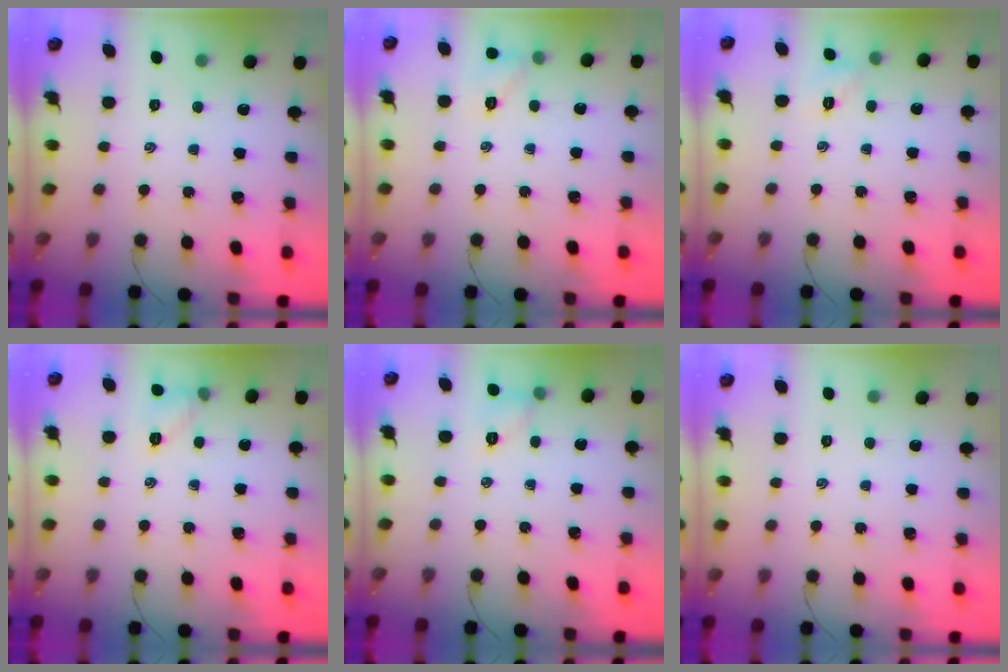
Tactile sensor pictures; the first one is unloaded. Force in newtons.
{"total": 6.5, "press": 6.2, "slide": 1.7}
{"total": 3.2, "press": 3.2, "slide": 0.3}
{"total": 6.3, "press": 6.1, "slide": 1.8}
{"total": 5.6, "press": 5.5, "slide": 1.0}
{"total": 0.0}